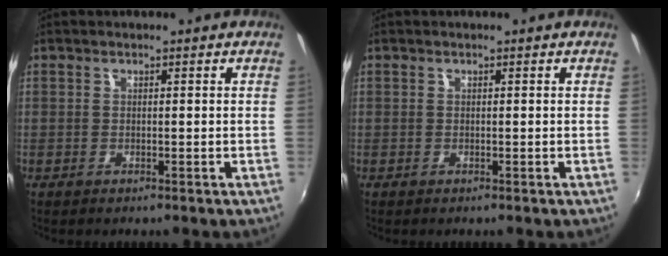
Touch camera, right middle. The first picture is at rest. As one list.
[{"total": 0.0}]